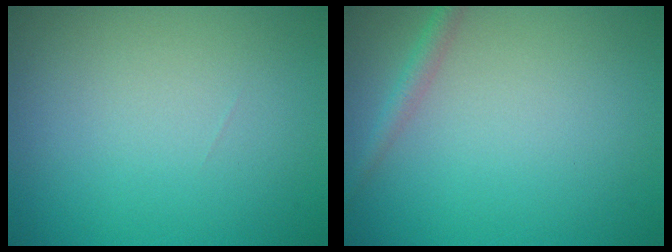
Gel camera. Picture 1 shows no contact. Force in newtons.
{"total": 1.5, "press": 1.5, "slide": 0.1}